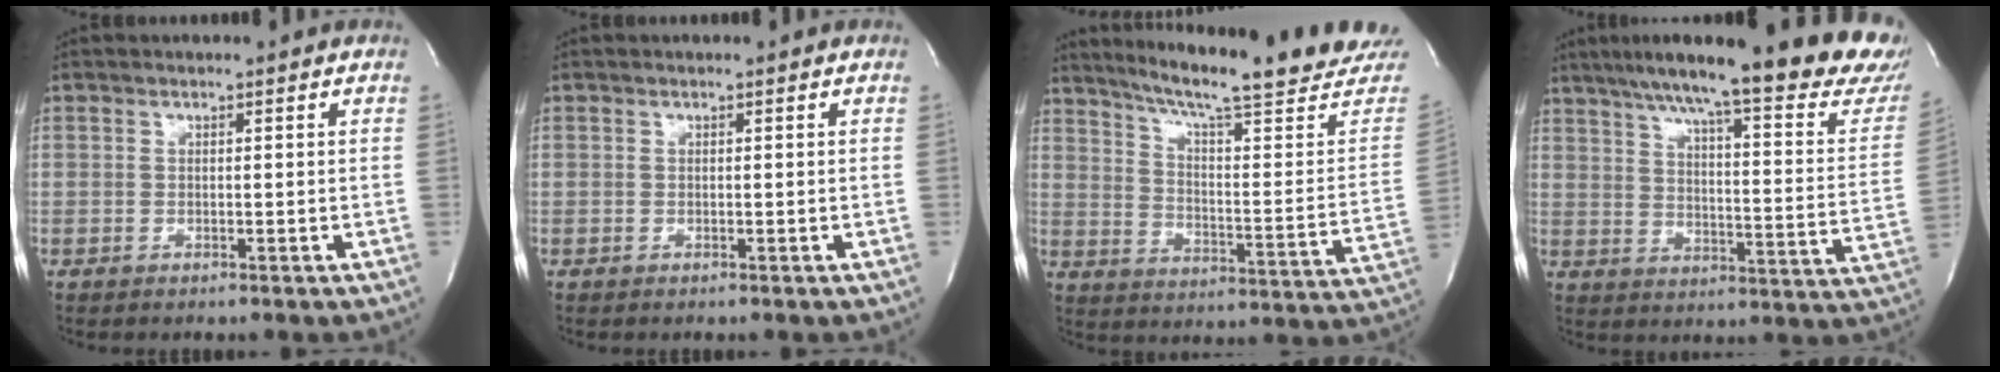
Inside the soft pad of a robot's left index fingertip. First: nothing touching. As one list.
[{"total": 0.0}, {"total": 24.3, "force": [21.2, 0.7, 11.9], "torque": [-0.178, -0.070, 0.277]}, {"total": 27.0, "force": [22.5, 2.5, 14.7], "torque": [-0.213, -0.056, 0.282]}]